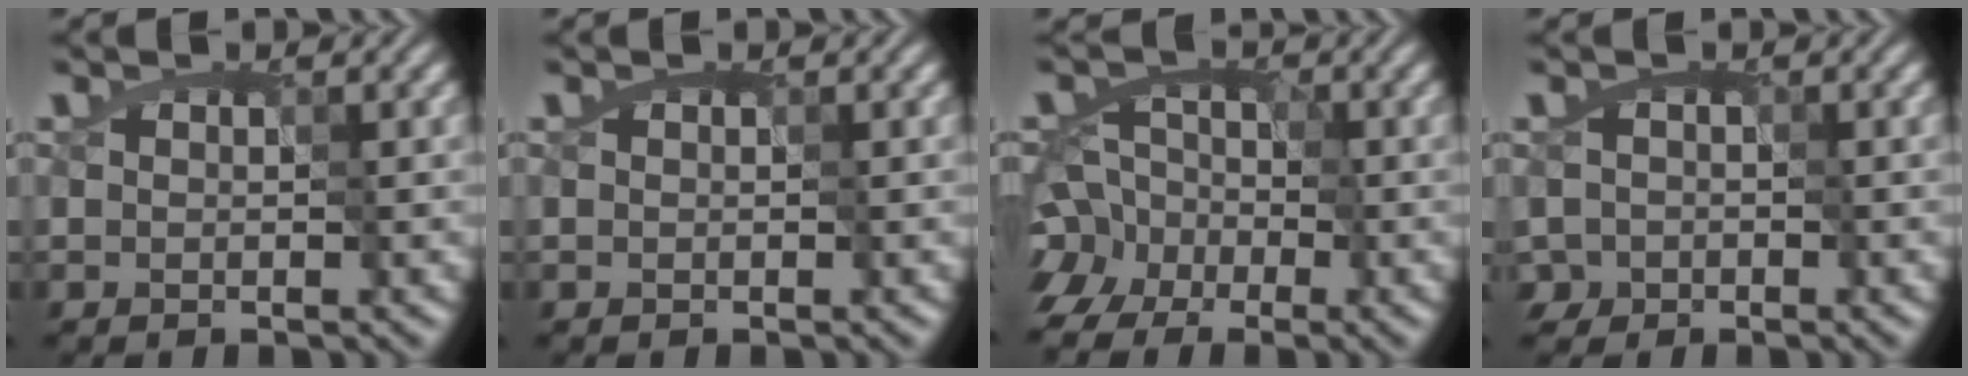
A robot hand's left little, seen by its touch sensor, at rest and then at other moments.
{"total": 0.0}
{"total": 7.6, "force": [-4.3, 5.8, 2.3], "torque": [-0.035, 0.009, -0.106]}
{"total": 2.4, "force": [-0.8, 2.0, 1.0], "torque": [-0.009, 0.008, -0.013]}